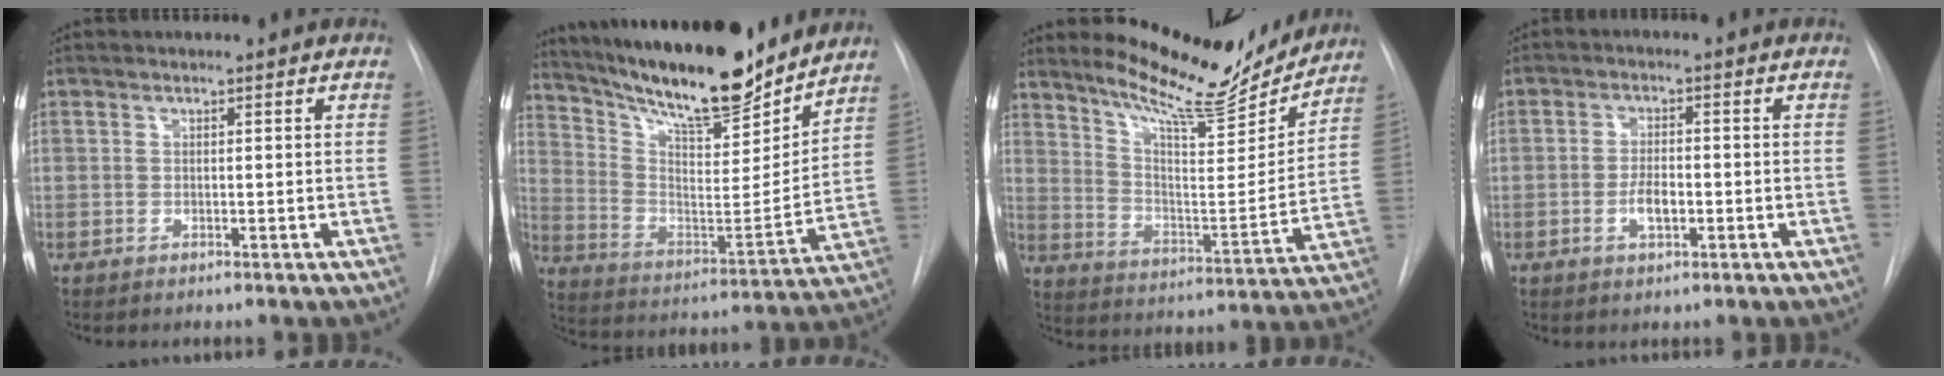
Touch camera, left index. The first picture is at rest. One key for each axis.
{"total": 22.7, "fx": 19.3, "fy": 4.3, "fz": 11.1, "tx": -0.199, "ty": -0.016, "tz": 0.309}
{"total": 16.2, "fx": 15.0, "fy": 2.1, "fz": 5.8, "tx": -0.099, "ty": -0.045, "tz": 0.228}
{"total": 3.6, "fx": -1.1, "fy": 1.4, "fz": 3.1, "tx": -0.058, "ty": 0.001, "tz": -0.019}